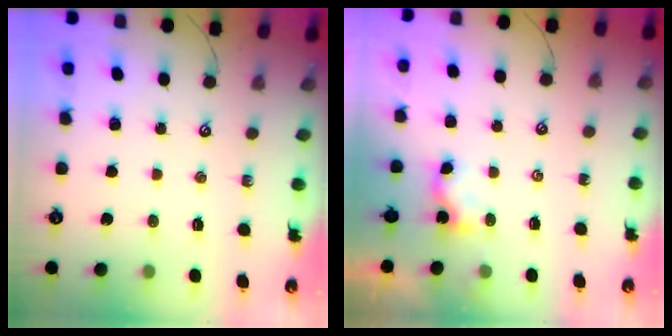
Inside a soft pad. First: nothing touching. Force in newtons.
{"total": 2.2, "press": 2.1, "slide": 0.5}